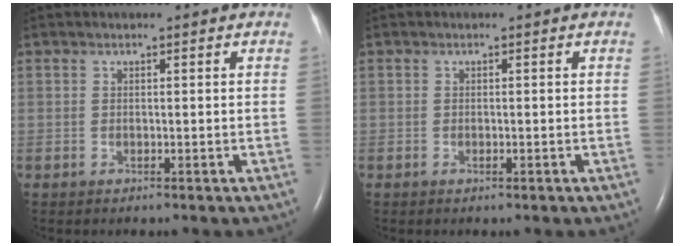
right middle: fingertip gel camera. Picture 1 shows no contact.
{"total": 0.6, "force": [-0.4, 0.2, 0.5], "torque": [-0.011, -0.002, -0.003]}